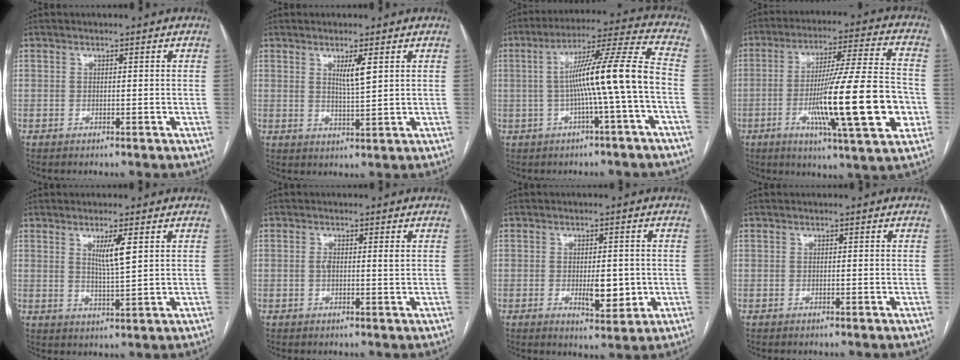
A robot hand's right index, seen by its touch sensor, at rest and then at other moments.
{"total": 3.7, "force": [1.6, 0.1, 3.4], "torque": [-0.061, -0.007, 0.031]}
{"total": 12.6, "force": [-1.7, -1.3, 12.4], "torque": [-0.204, 0.024, -0.029]}
{"total": 20.5, "force": [-4.7, 1.0, 19.9], "torque": [-0.314, -0.008, -0.073]}
{"total": 4.7, "force": [1.9, 0.1, 4.3], "torque": [-0.077, -0.009, 0.036]}
{"total": 2.3, "force": [0.4, 0.5, 2.2], "torque": [-0.042, 0.001, 0.006]}
{"total": 5.5, "force": [-0.8, 2.0, 5.1], "torque": [-0.077, -0.007, -0.005]}
{"total": 0.0}